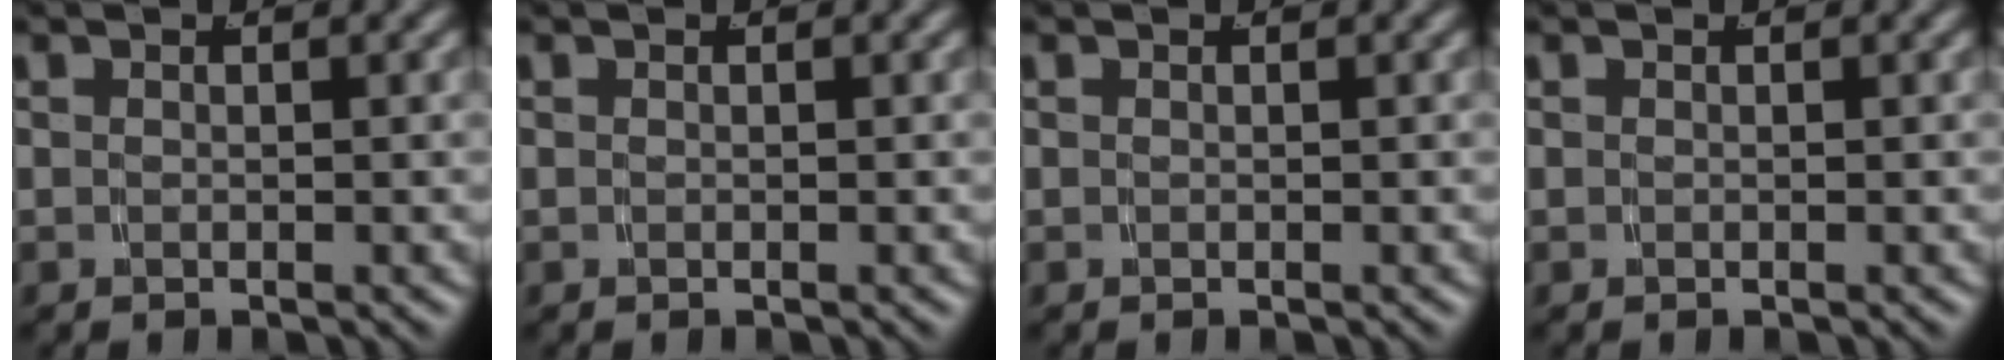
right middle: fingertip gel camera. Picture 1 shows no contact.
{"total": 0.0}
{"total": 0.0}
{"total": 0.0}